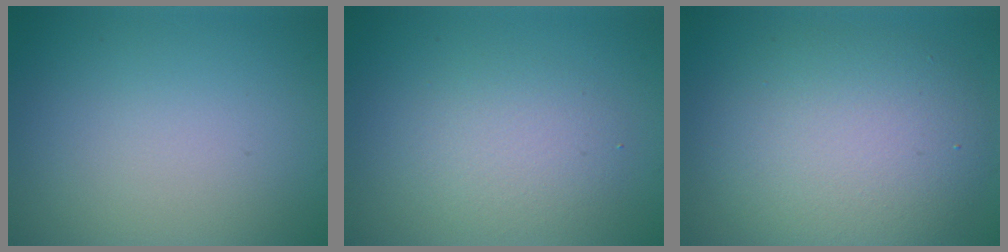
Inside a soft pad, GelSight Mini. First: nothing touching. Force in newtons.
{"total": 2.9, "press": 2.9, "slide": 0.4}
{"total": 7.3, "press": 7.3, "slide": 0.6}